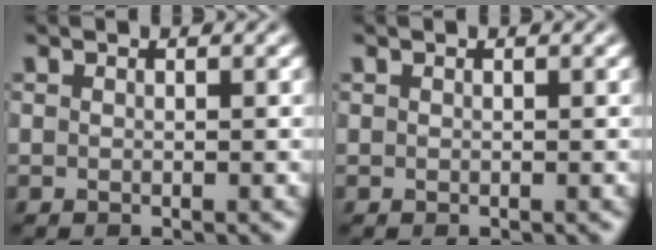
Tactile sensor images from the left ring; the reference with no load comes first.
{"total": 0.0}